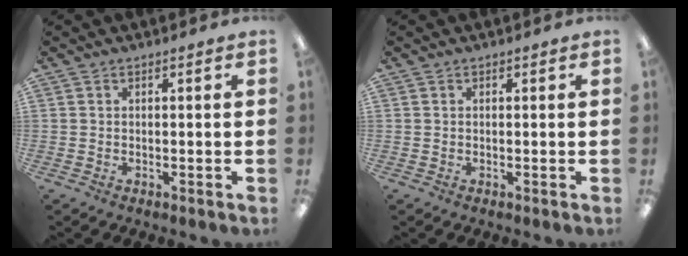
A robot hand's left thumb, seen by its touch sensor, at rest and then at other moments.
{"total": 0.0}